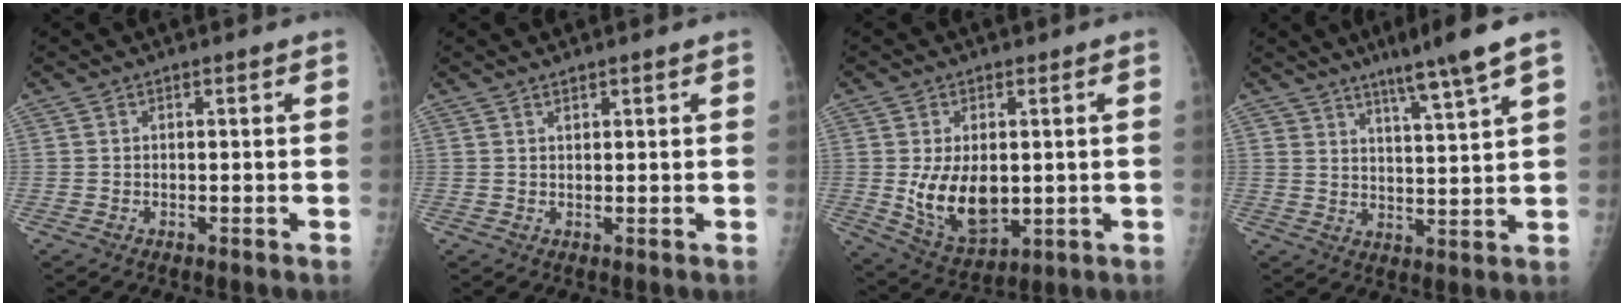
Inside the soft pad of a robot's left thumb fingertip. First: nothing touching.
{"total": 1.1, "force": [0.9, 0.5, 0.4], "torque": [-0.001, -0.005, 0.012]}
{"total": 11.7, "force": [-0.3, 7.5, 9.0], "torque": [-0.129, -0.019, 0.016]}
{"total": 8.4, "force": [5.8, -0.1, 6.1], "torque": [-0.096, -0.035, 0.095]}